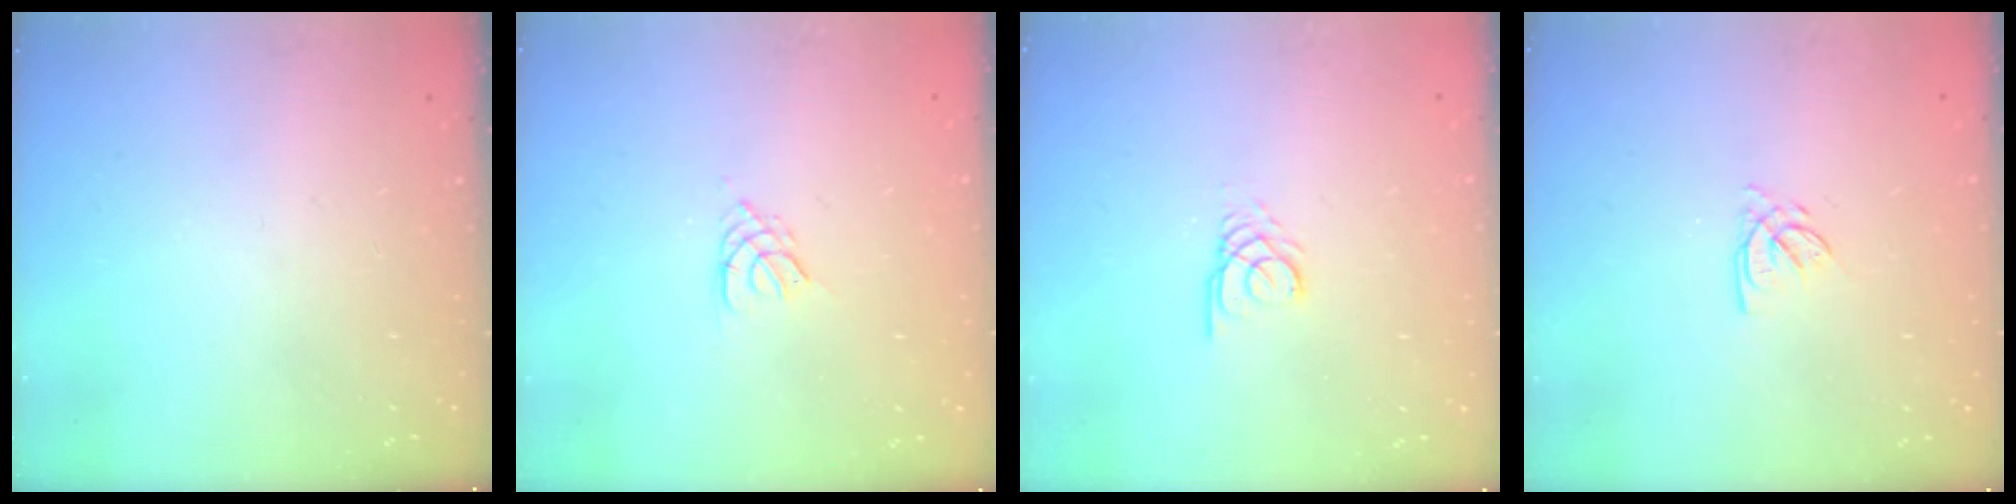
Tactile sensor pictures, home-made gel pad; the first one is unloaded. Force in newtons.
{"total": 2.6, "press": 2.5, "slide": 0.5}
{"total": 2.7, "press": 2.7, "slide": 0.3}
{"total": 2.5, "press": 2.5, "slide": 0.3}